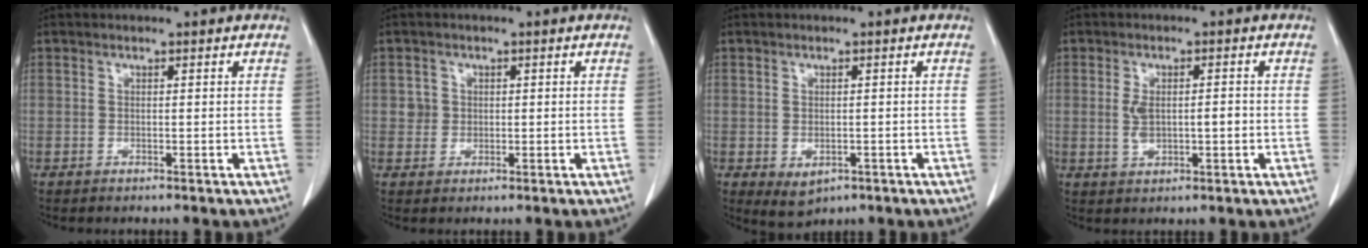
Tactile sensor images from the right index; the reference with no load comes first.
{"total": 2.0, "force": [0.3, 2.0, 0.2], "torque": [0.003, 0.003, 0.002]}
{"total": 3.0, "force": [-1.1, 2.1, 1.9], "torque": [-0.030, -0.005, -0.002]}
{"total": 4.3, "force": [-0.2, 1.9, 3.8], "torque": [-0.077, 0.009, 0.004]}